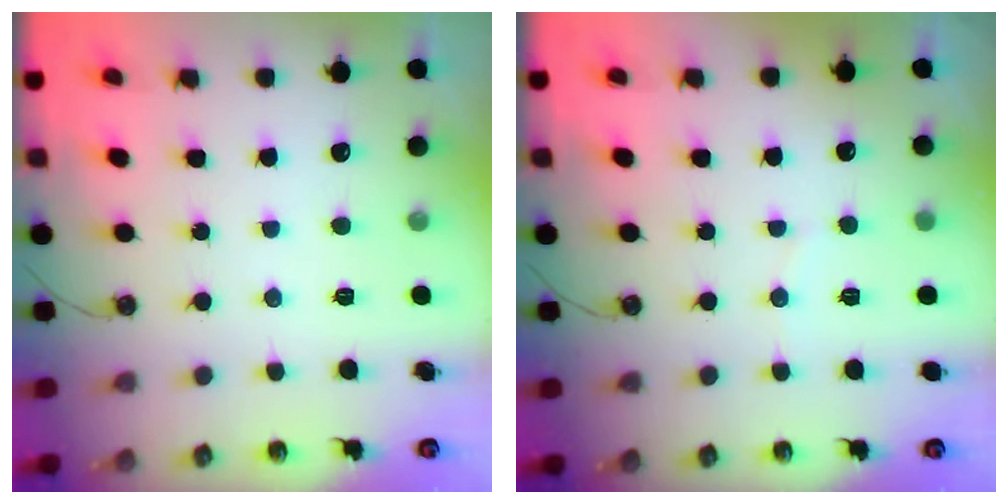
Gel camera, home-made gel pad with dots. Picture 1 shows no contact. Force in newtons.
{"total": 2.3, "press": 2.0, "slide": 1.0}